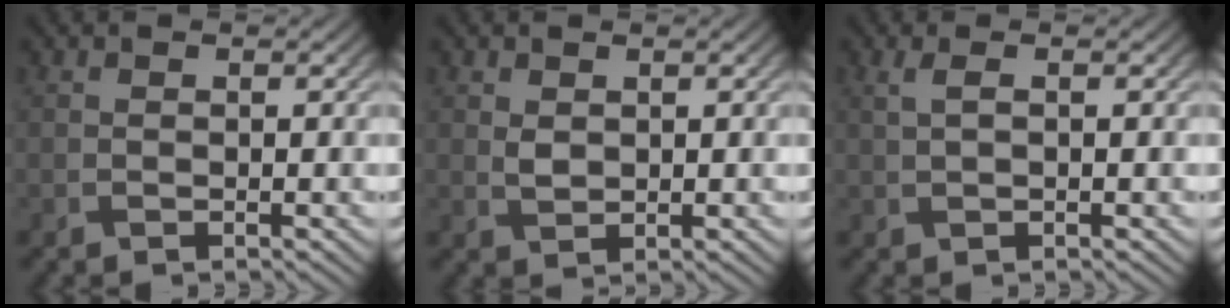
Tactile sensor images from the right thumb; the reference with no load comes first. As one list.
[{"total": 1.6, "force": [0.7, 1.1, 0.9], "torque": [-0.023, -0.002, 0.016]}, {"total": 1.5, "force": [0.3, 0.3, 1.5], "torque": [-0.040, 0.005, 0.009]}]